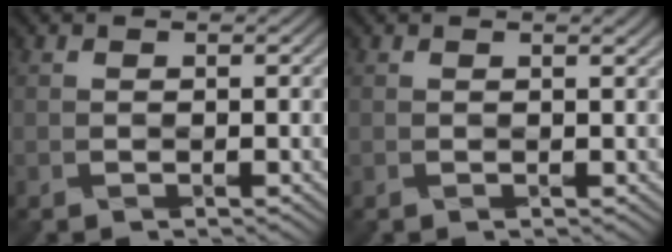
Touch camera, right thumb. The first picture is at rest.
{"total": 1.1, "force": [0.6, 0.3, 0.9], "torque": [-0.012, 0.001, 0.006]}